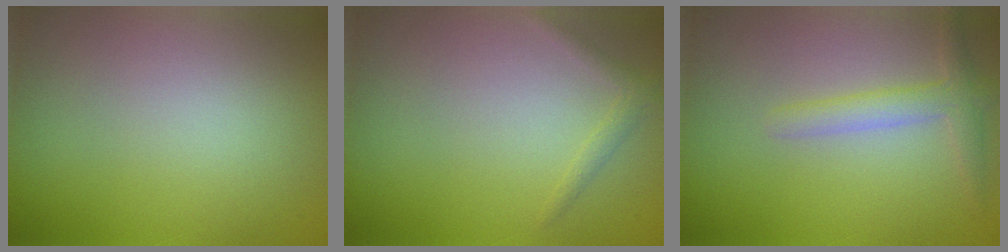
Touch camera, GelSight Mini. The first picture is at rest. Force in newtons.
{"total": 1.1, "press": 1.1, "slide": 0.1}
{"total": 2.4, "press": 2.4, "slide": 0.1}